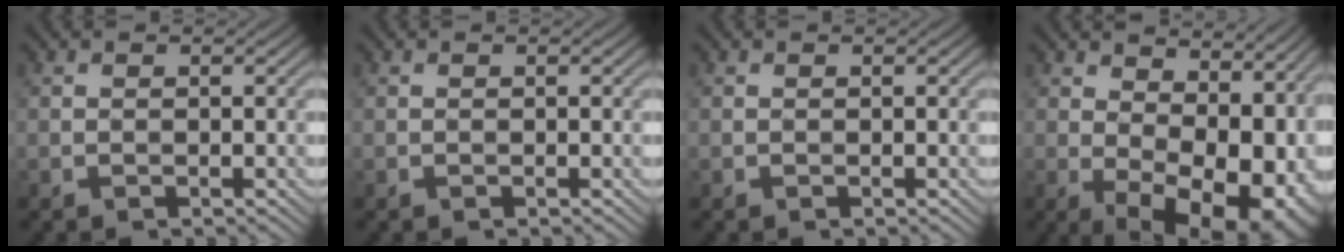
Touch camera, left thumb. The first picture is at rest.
{"total": 0.0}
{"total": 0.0}
{"total": 16.0, "force": [-0.1, 9.2, 13.1], "torque": [-0.159, -0.017, 0.046]}